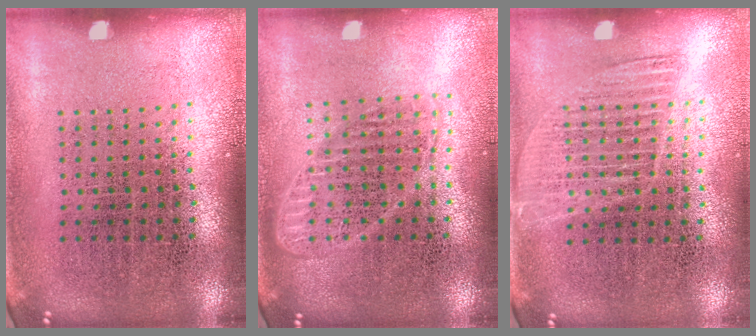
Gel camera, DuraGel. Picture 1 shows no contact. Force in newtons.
{"total": 1.8, "press": 1.5, "slide": 0.9}
{"total": 1.3, "press": 1.2, "slide": 0.6}